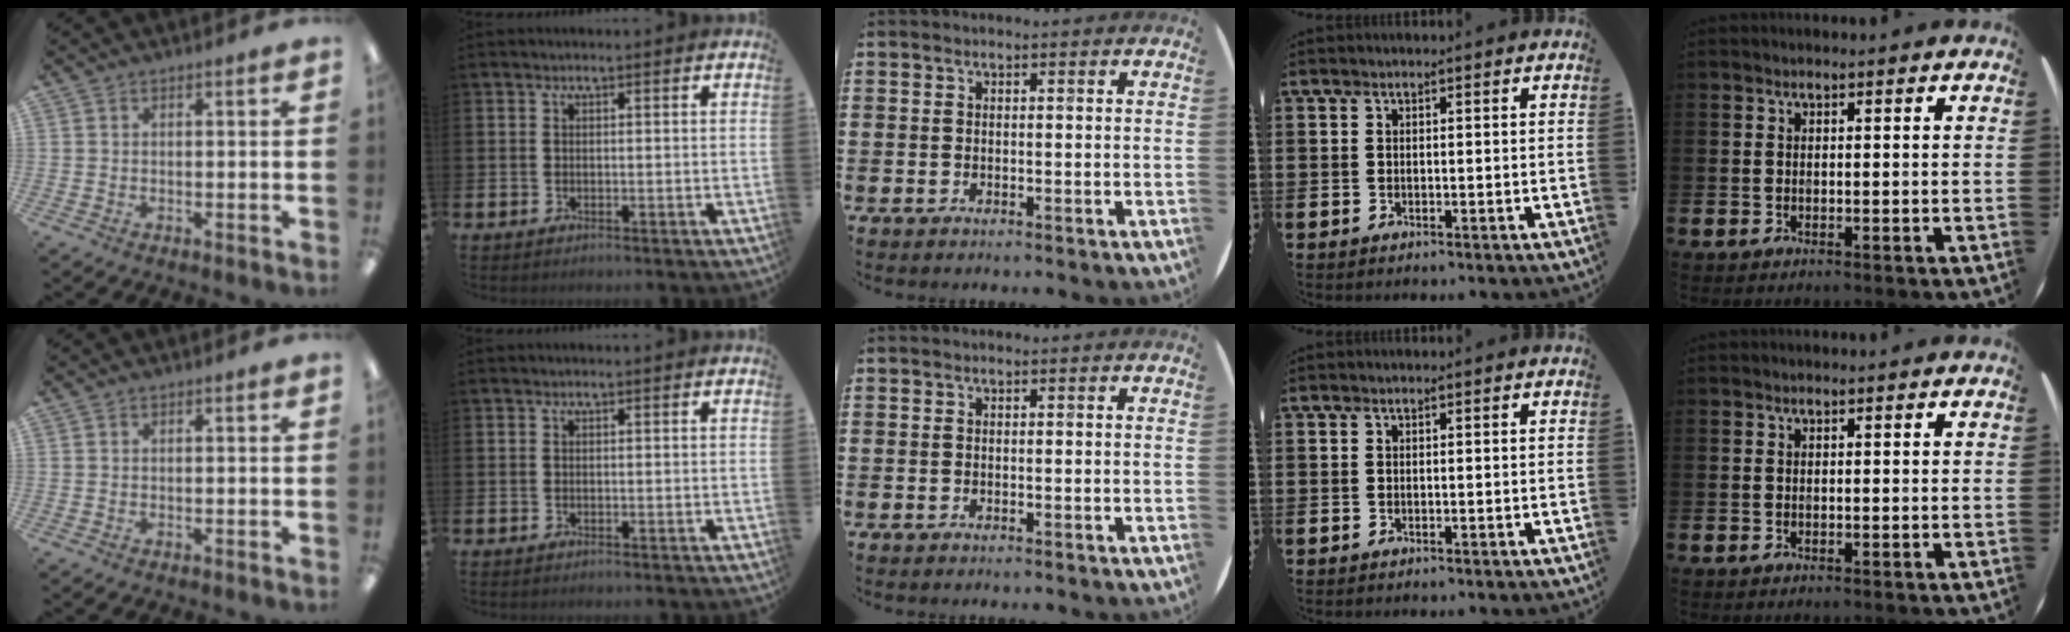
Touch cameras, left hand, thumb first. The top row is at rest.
{}